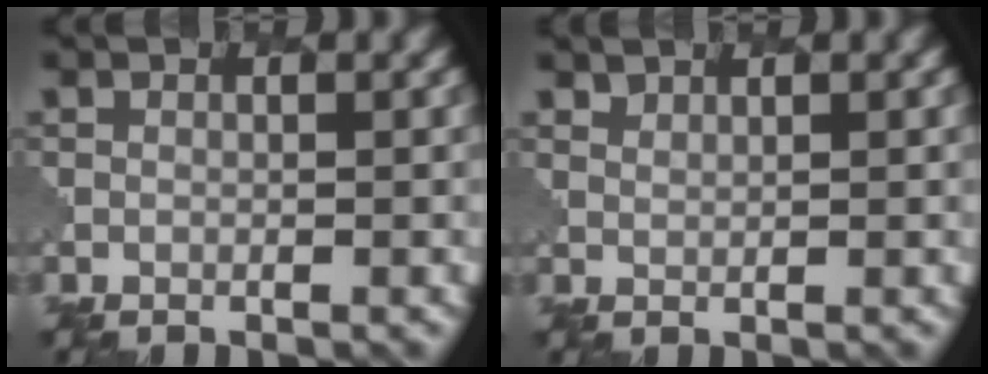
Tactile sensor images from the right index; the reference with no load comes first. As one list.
[{"total": 1.7, "force": [1.7, 0.1, -0.1], "torque": [-0.006, -0.008, 0.031]}]